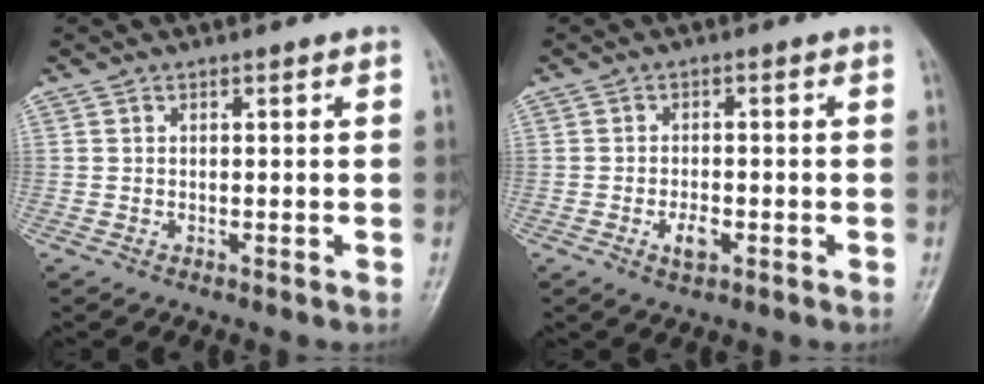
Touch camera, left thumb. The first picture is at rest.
{"total": 3.4, "force": [-1.3, 1.8, 2.5], "torque": [-0.041, 0.005, -0.021]}